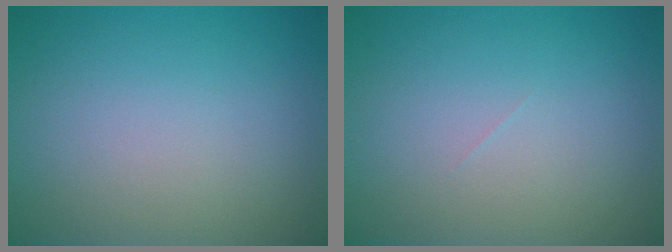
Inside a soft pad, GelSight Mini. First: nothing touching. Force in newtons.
{"total": 0.0}